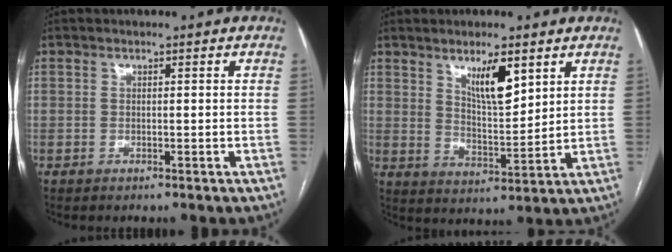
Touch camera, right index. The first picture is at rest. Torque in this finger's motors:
{"motor_torque": [0.49, 0.31, 0.15, 0.09]}